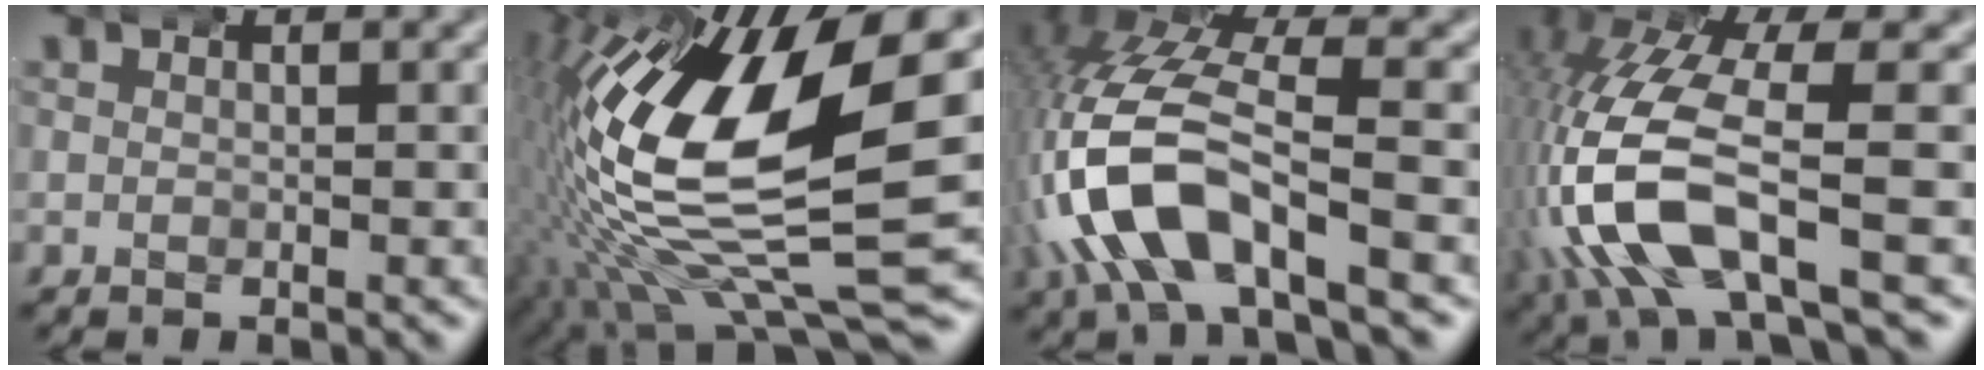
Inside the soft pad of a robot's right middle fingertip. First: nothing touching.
{"total": 19.8, "force": [0.1, 9.0, 17.6], "torque": [-0.297, -0.008, 0.013]}
{"total": 7.9, "force": [-1.2, 3.8, 6.8], "torque": [-0.183, -0.012, -0.015]}
{"total": 9.9, "force": [-1.2, 4.7, 8.6], "torque": [-0.232, -0.026, -0.006]}